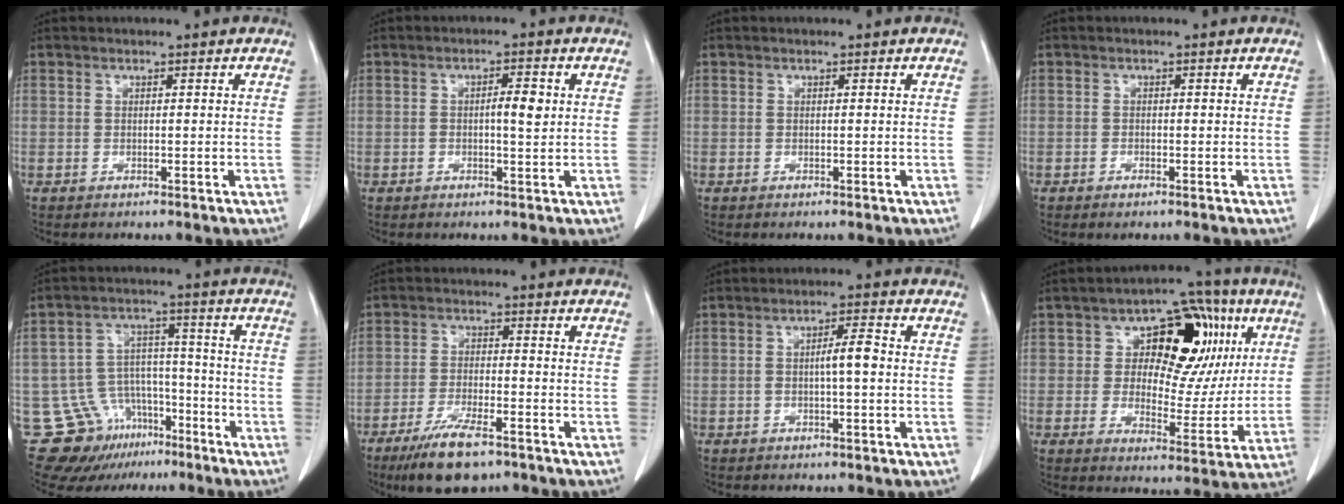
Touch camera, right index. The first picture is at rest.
{"total": 3.3, "force": [0.3, 0.7, 3.2], "torque": [-0.052, 0.001, 0.002]}
{"total": 0.0}
{"total": 0.9, "force": [-0.6, 0.3, 0.6], "torque": [-0.010, -0.001, -0.006]}
{"total": 12.6, "force": [-8.3, 8.9, 3.1], "torque": [-0.058, 0.061, -0.124]}
{"total": 9.0, "force": [-6.3, 2.1, 6.1], "torque": [-0.113, -0.016, -0.106]}
{"total": 3.6, "force": [-0.2, 0.4, 3.6], "torque": [-0.061, 0.008, -0.006]}
{"total": 14.5, "force": [4.8, 8.7, 10.5], "torque": [-0.121, 0.036, 0.074]}